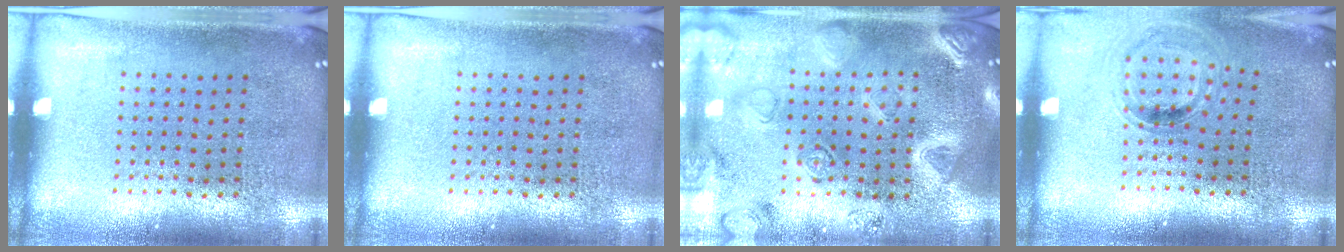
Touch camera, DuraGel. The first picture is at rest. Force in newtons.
{"total": 0.0}
{"total": 3.0, "press": 2.8, "slide": 0.8}
{"total": 0.9, "press": 0.9, "slide": 0.2}